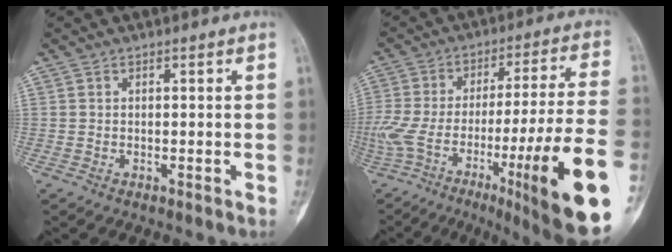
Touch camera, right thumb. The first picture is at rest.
{"total": 28.3, "force": [-10.6, 3.5, 26.0], "torque": [-0.413, 0.037, -0.164]}